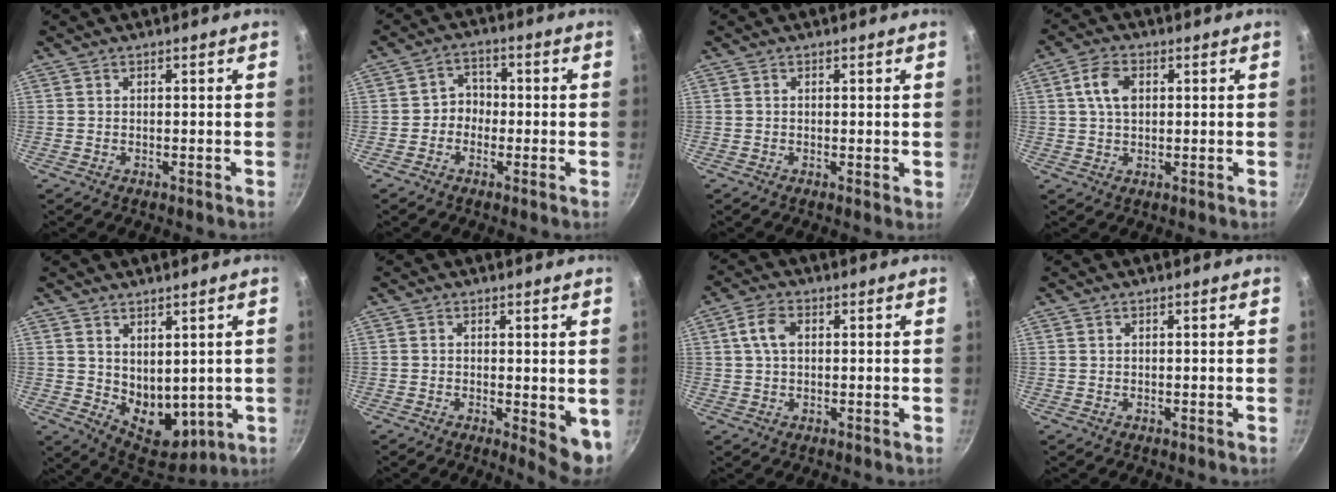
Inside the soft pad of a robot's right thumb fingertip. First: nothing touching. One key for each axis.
{"total": 4.2, "fx": -1.1, "fy": 3.6, "fz": 1.8, "tx": 0.005, "ty": 0.020, "tz": -0.028}
{"total": 0.9, "fx": 0.0, "fy": 0.3, "fz": 0.8, "tx": -0.011, "ty": -0.001, "tz": -0.003}
{"total": 6.0, "fx": 1.3, "fy": 3.8, "fz": 4.5, "tx": -0.077, "ty": 0.005, "tz": 0.021}
{"total": 9.6, "fx": 1.9, "fy": 6.6, "fz": 6.8, "tx": -0.070, "ty": -0.036, "tz": 0.054}
{"total": 5.8, "fx": -0.4, "fy": 2.3, "fz": 5.3, "tx": -0.064, "ty": -0.010, "tz": -0.003}
{"total": 4.9, "fx": 1.0, "fy": 3.1, "fz": 3.7, "tx": -0.071, "ty": 0.009, "tz": 0.015}
{"total": 0.0}